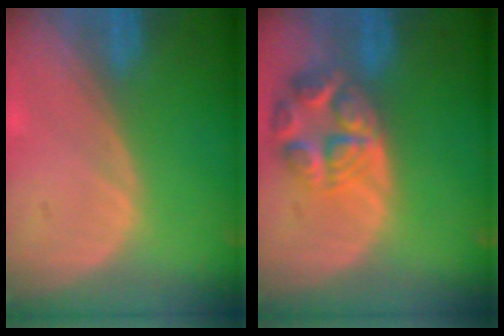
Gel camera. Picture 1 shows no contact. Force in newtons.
{"total": 7.8, "press": 7.0, "slide": 3.5}